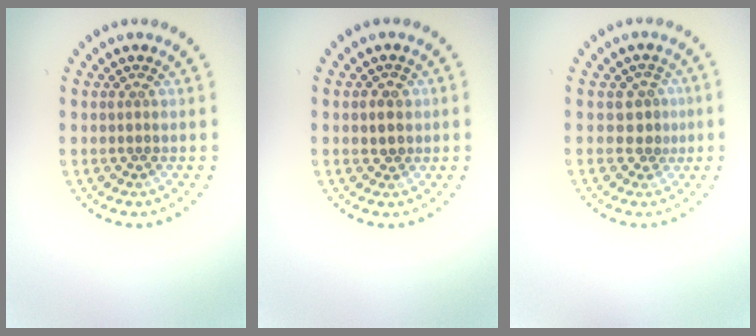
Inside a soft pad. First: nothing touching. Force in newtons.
{"total": 1.3, "press": 1.2, "slide": 0.5}
{"total": 1.9, "press": 1.6, "slide": 1.1}